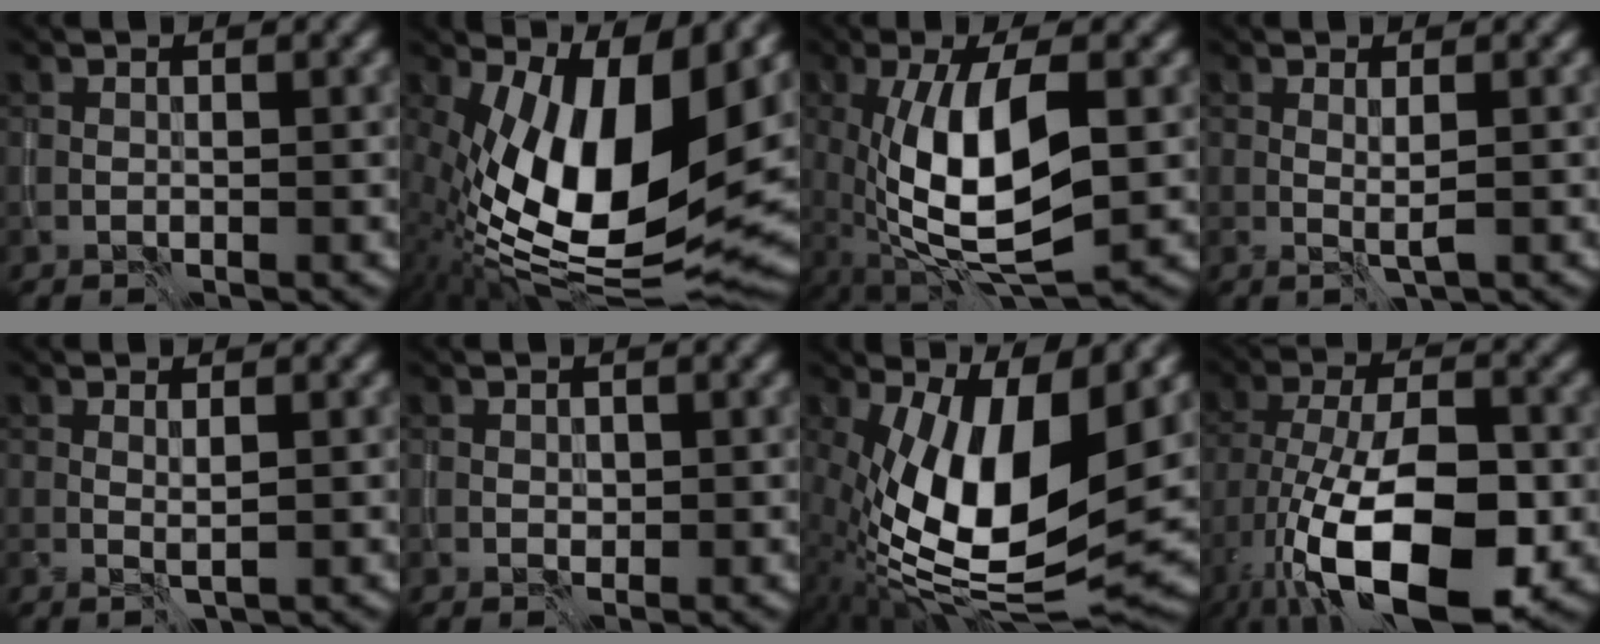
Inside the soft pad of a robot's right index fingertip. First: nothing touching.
{"total": 15.7, "force": [2.2, 7.5, 13.6], "torque": [-0.239, 0.000, 0.031]}
{"total": 10.2, "force": [-0.9, 3.8, 9.5], "torque": [-0.180, -0.003, -0.017]}
{"total": 1.3, "force": [0.1, 0.0, 1.3], "torque": [-0.026, -0.005, 0.002]}
{"total": 1.0, "force": [0.2, -0.1, 1.0], "torque": [-0.019, -0.003, 0.003]}
{"total": 0.7, "force": [0.0, 0.6, 0.3], "torque": [-0.006, -0.002, 0.004]}
{"total": 15.0, "force": [0.8, 6.4, 13.5], "torque": [-0.242, -0.005, 0.010]}
{"total": 15.0, "force": [-5.8, 6.3, 12.4], "torque": [-0.216, -0.007, -0.098]}